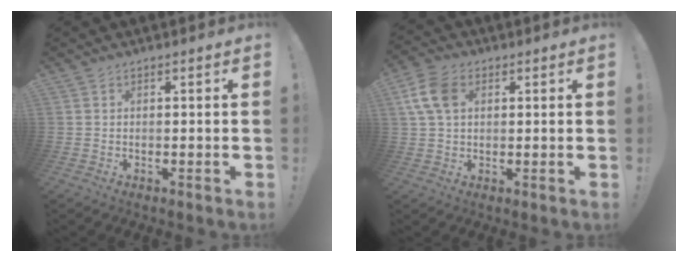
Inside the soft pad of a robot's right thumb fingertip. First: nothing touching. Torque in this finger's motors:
{"motor_torque": [0.79, 0.79, 0.18, -0.16, 0.02]}